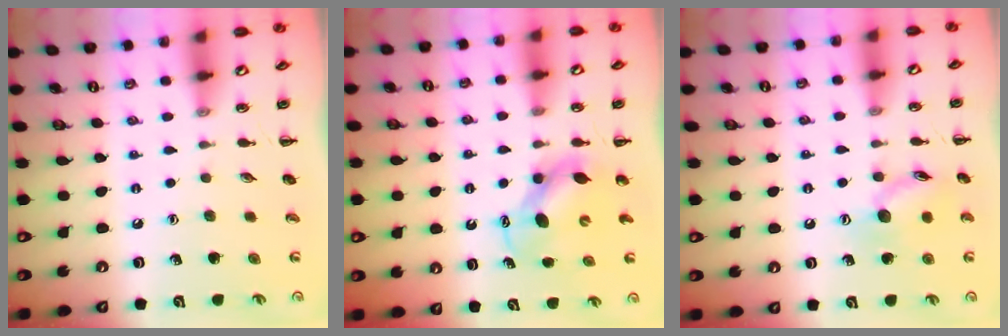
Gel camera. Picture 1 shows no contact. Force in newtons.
{"total": 6.7, "press": 6.6, "slide": 0.7}
{"total": 9.8, "press": 9.8, "slide": 0.5}